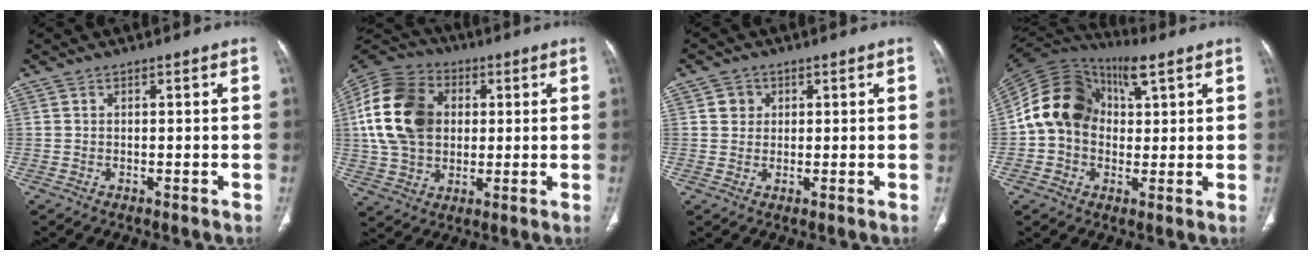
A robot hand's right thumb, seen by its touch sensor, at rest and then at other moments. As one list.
[{"total": 19.5, "force": [2.7, 14.5, 12.7], "torque": [-0.235, 0.016, 0.047]}, {"total": 2.9, "force": [0.9, 2.6, 0.7], "torque": [0.003, -0.002, 0.012]}, {"total": 16.5, "force": [4.7, 10.5, 11.7], "torque": [-0.184, 0.031, 0.076]}]